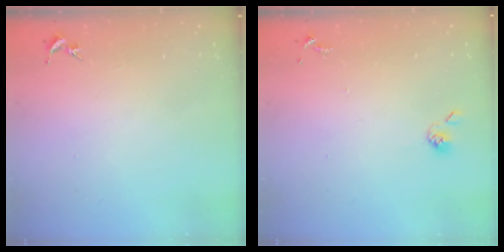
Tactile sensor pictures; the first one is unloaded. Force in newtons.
{"total": 5.5, "press": 5.4, "slide": 0.9}